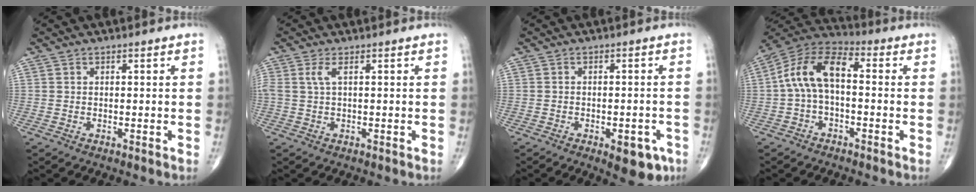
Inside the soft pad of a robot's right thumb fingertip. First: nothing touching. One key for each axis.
{"total": 1.9, "fx": 0.6, "fy": 0.3, "fz": 1.8, "tx": -0.057, "ty": 0.010, "tz": 0.017}
{"total": 6.8, "fx": -3.4, "fy": 3.1, "fz": 5.0, "tx": -0.044, "ty": 0.014, "tz": -0.036}
{"total": 10.9, "fx": -0.1, "fy": 5.7, "fz": 9.3, "tx": -0.175, "ty": 0.040, "tz": -0.014}